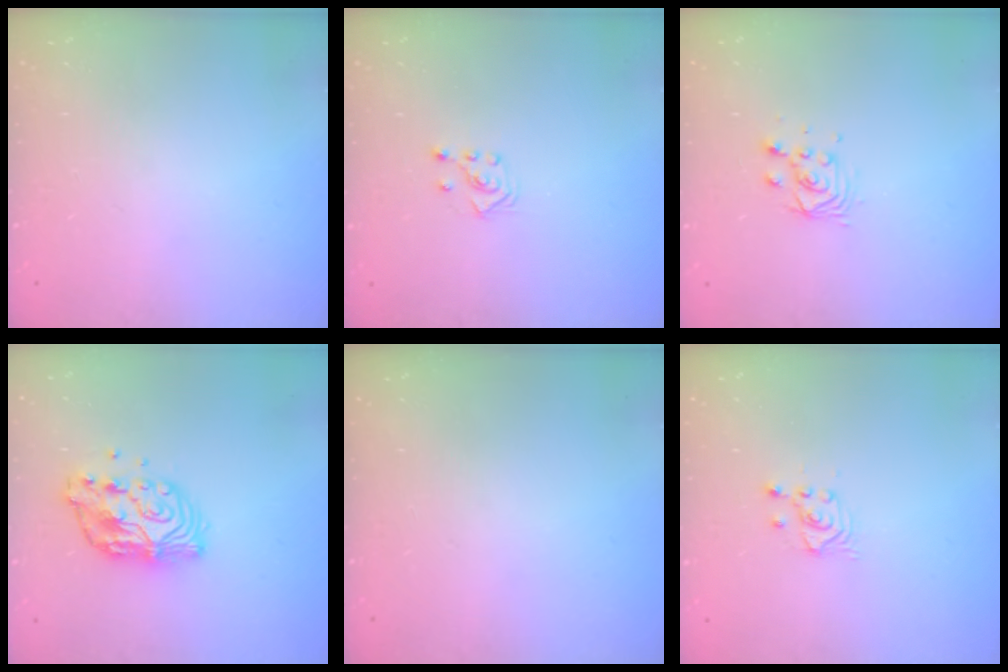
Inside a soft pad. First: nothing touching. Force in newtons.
{"total": 3.1, "press": 3.0, "slide": 0.7}
{"total": 5.0, "press": 5.0, "slide": 0.3}
{"total": 11.0, "press": 10.9, "slide": 0.9}
{"total": 0.0}
{"total": 2.6, "press": 2.5, "slide": 0.3}